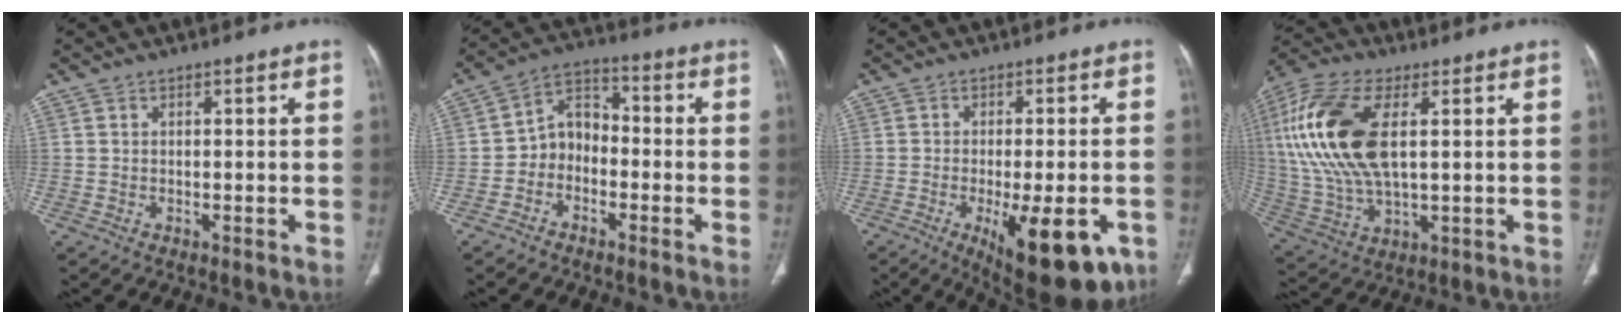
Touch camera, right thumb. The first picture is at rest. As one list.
[{"total": 7.0, "force": [-2.2, 5.4, 3.9], "torque": [-0.043, 0.037, -0.056]}, {"total": 17.0, "force": [-7.1, 6.3, 14.1], "torque": [-0.155, -0.001, -0.084]}, {"total": 20.2, "force": [4.0, 9.6, 17.3], "torque": [-0.383, -0.002, 0.077]}]